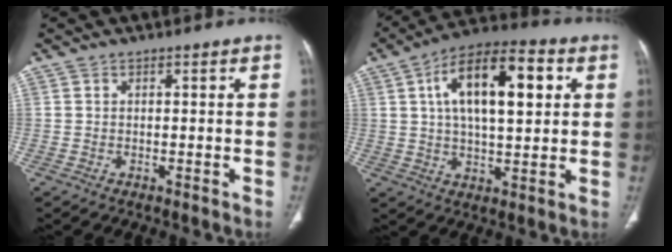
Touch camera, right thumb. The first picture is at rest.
{"total": 17.3, "force": [4.7, 7.7, 14.8], "torque": [-0.227, 0.012, 0.072]}